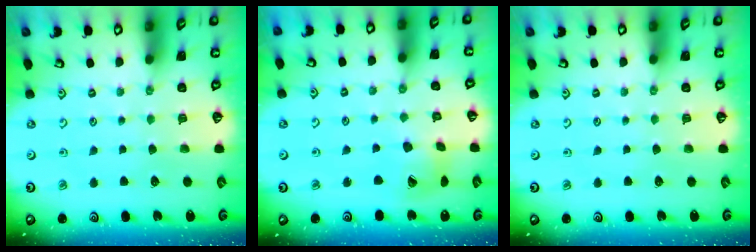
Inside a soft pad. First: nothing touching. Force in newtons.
{"total": 11.9, "press": 11.8, "slide": 1.4}
{"total": 0.0}